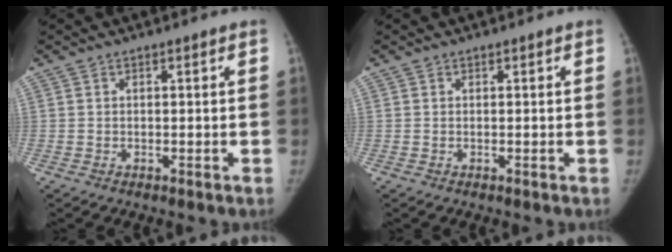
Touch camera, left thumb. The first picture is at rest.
{"total": 0.0}